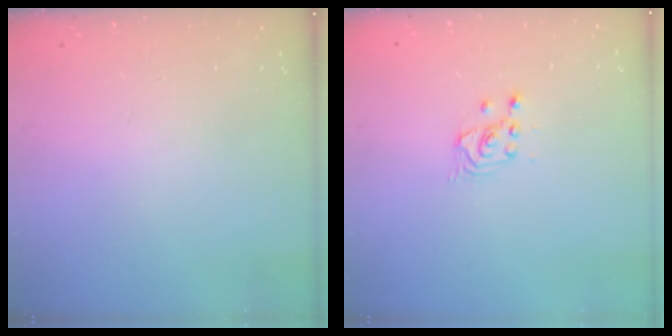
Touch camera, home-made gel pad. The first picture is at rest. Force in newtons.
{"total": 2.6, "press": 2.5, "slide": 0.3}